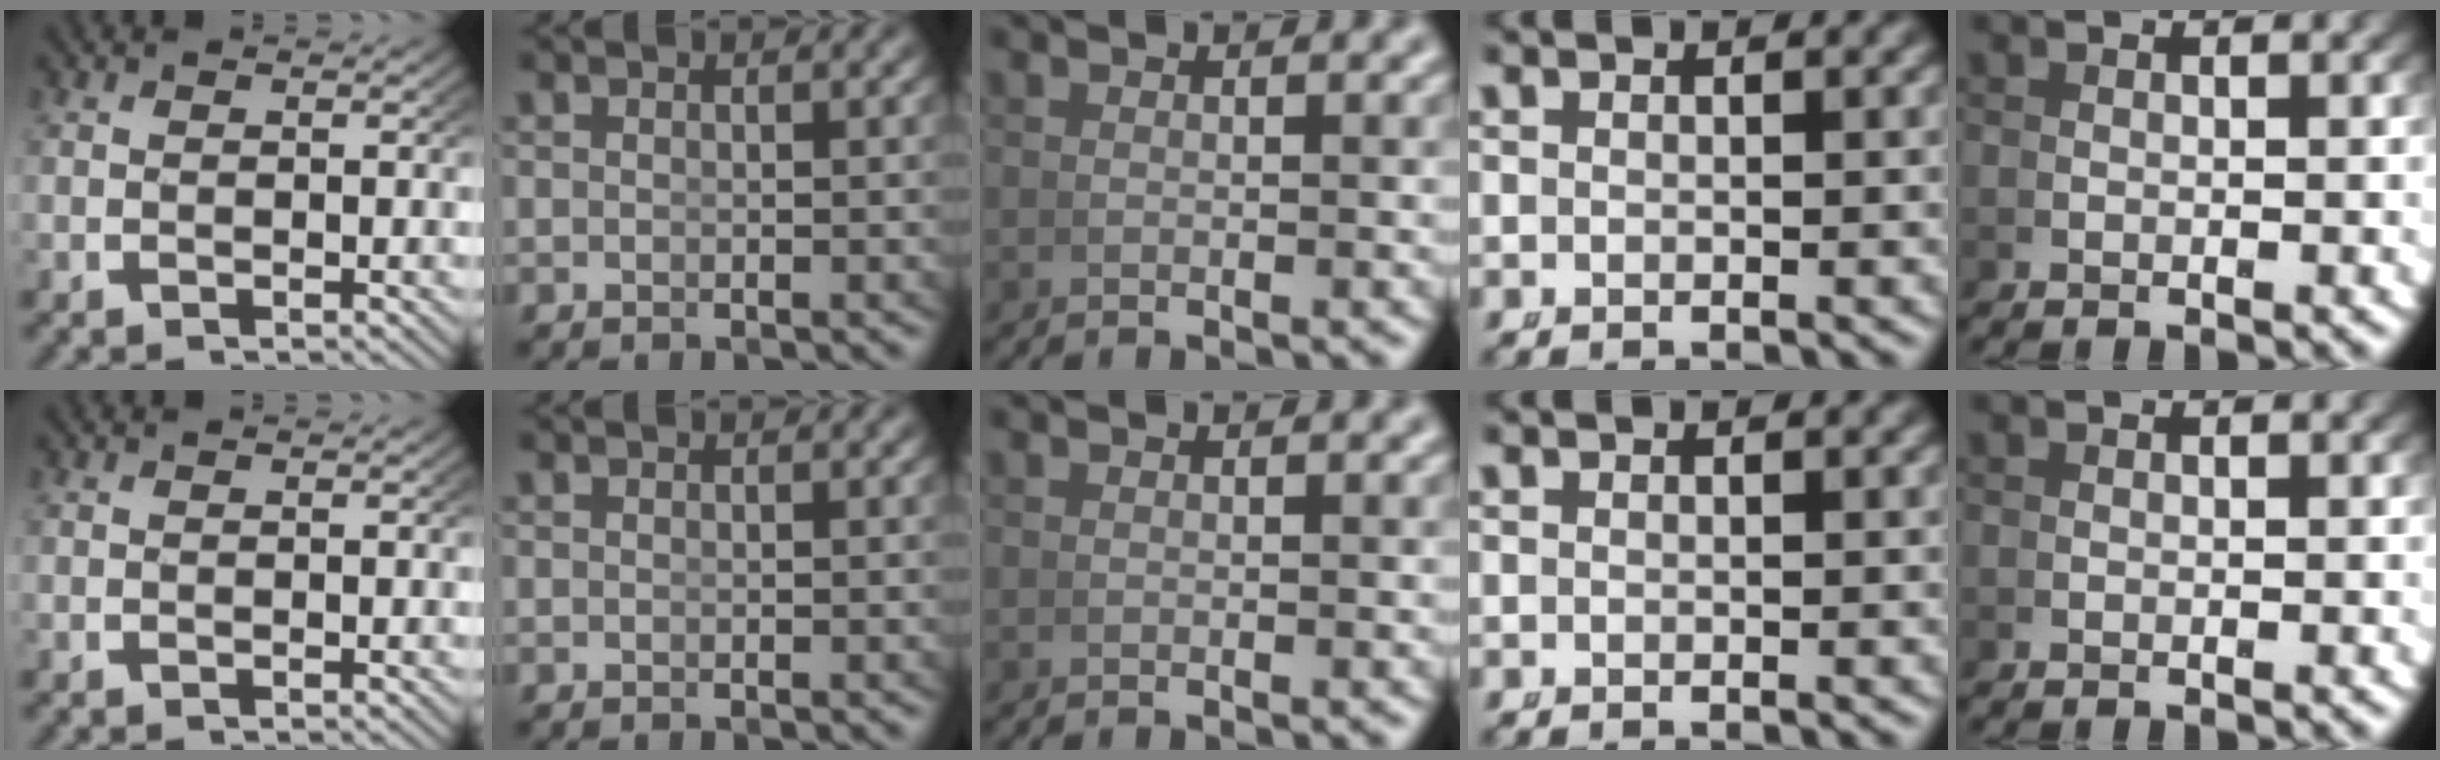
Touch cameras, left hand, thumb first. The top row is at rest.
{}